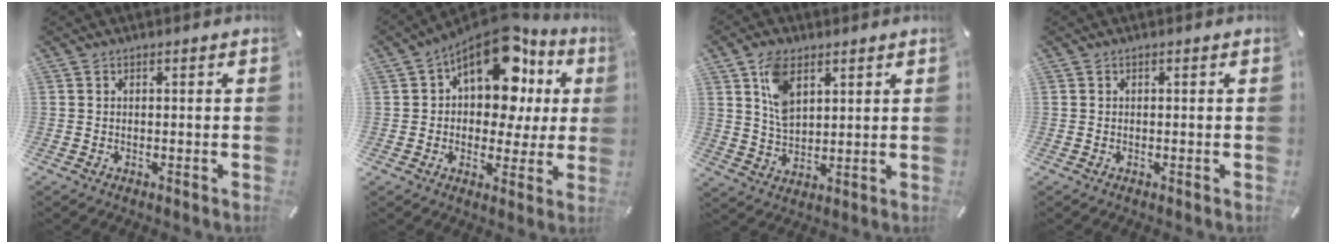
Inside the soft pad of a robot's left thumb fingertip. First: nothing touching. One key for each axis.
{"total": 16.7, "fx": 7.6, "fy": 9.8, "fz": 11.1, "tx": -0.166, "ty": -0.053, "tz": 0.133}
{"total": 8.4, "fx": 4.0, "fy": 4.9, "fz": 5.4, "tx": -0.110, "ty": -0.003, "tz": 0.073}
{"total": 0.0}